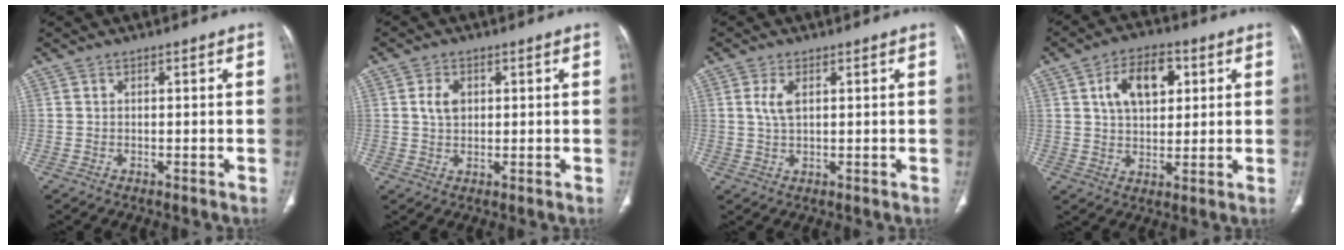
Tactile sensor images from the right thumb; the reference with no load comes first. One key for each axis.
{"total": 3.7, "fx": 0.9, "fy": 2.6, "fz": 2.5, "tx": -0.038, "ty": -0.001, "tz": 0.017}
{"total": 3.3, "fx": 1.0, "fy": 1.5, "fz": 2.8, "tx": -0.063, "ty": 0.001, "tz": 0.024}
{"total": 11.0, "fx": 3.6, "fy": 6.6, "fz": 8.0, "tx": -0.108, "ty": 0.001, "tz": 0.057}